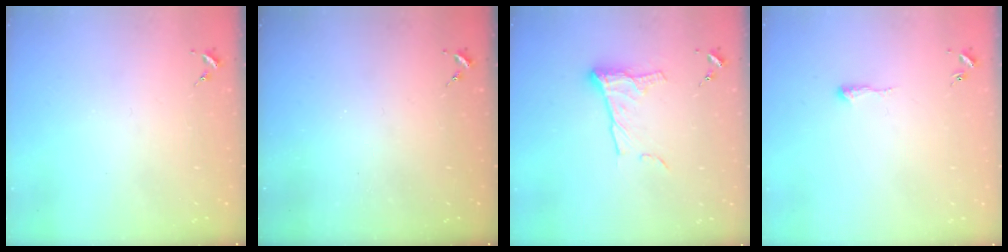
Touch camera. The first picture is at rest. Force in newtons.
{"total": 0.0}
{"total": 11.1, "press": 11.0, "slide": 0.6}
{"total": 4.4, "press": 4.3, "slide": 0.7}